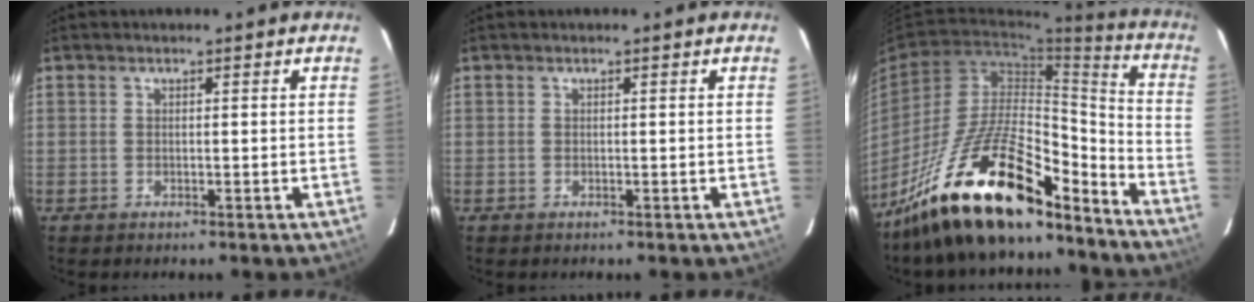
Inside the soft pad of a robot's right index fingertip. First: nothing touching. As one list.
[{"total": 0.0}, {"total": 23.4, "force": [-17.7, 6.9, 13.7], "torque": [-0.242, -0.004, -0.295]}]